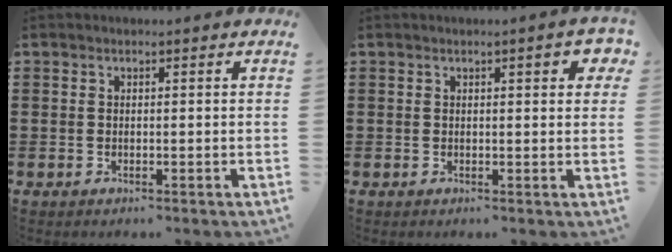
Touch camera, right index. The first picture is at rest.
{"total": 2.4, "force": [0.8, 0.5, 2.2], "torque": [-0.027, -0.001, 0.009]}